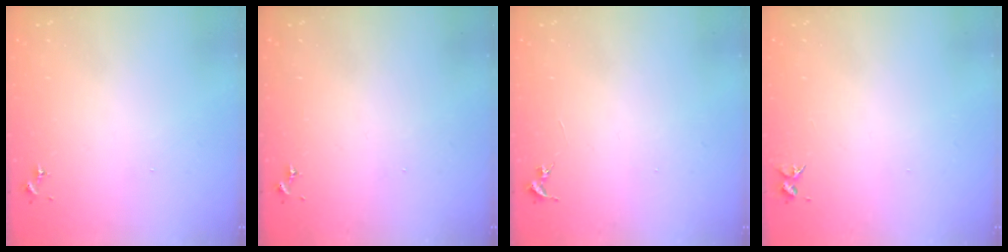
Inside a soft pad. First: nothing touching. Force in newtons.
{"total": 0.0}
{"total": 0.0}
{"total": 3.3, "press": 3.3, "slide": 0.4}